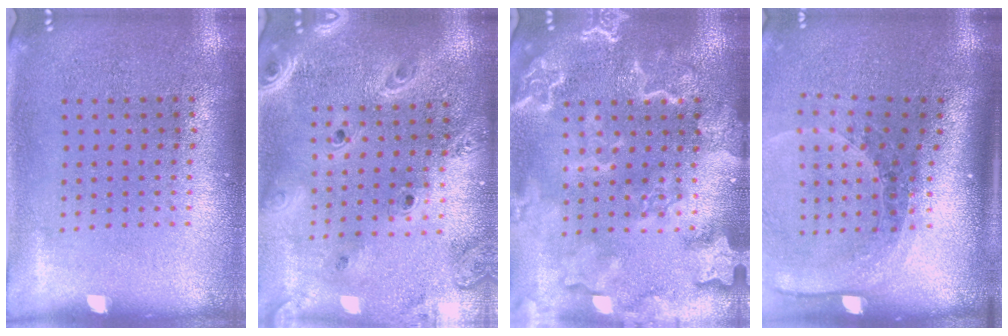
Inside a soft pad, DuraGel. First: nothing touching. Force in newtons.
{"total": 2.8, "press": 2.4, "slide": 1.4}
{"total": 4.6, "press": 4.5, "slide": 0.6}
{"total": 1.9, "press": 1.6, "slide": 1.0}